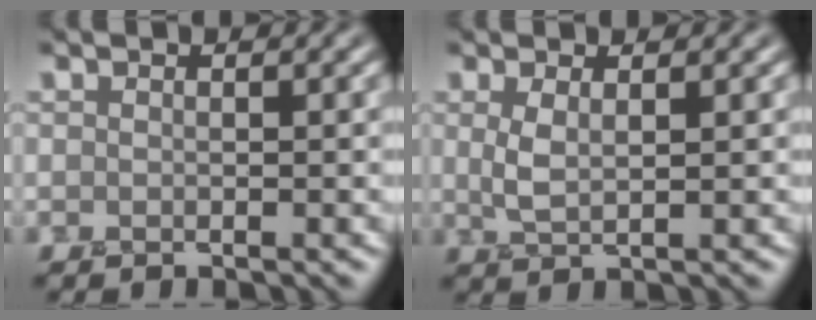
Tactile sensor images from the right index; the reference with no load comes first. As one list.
[{"total": 1.8, "force": [0.6, 0.5, 1.6], "torque": [-0.038, -0.004, 0.015]}]